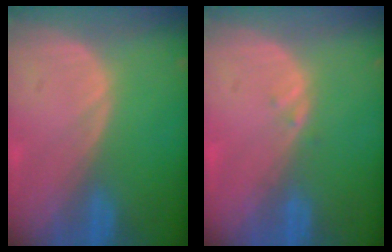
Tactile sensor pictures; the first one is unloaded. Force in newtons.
{"total": 0.7, "press": 0.6, "slide": 0.3}